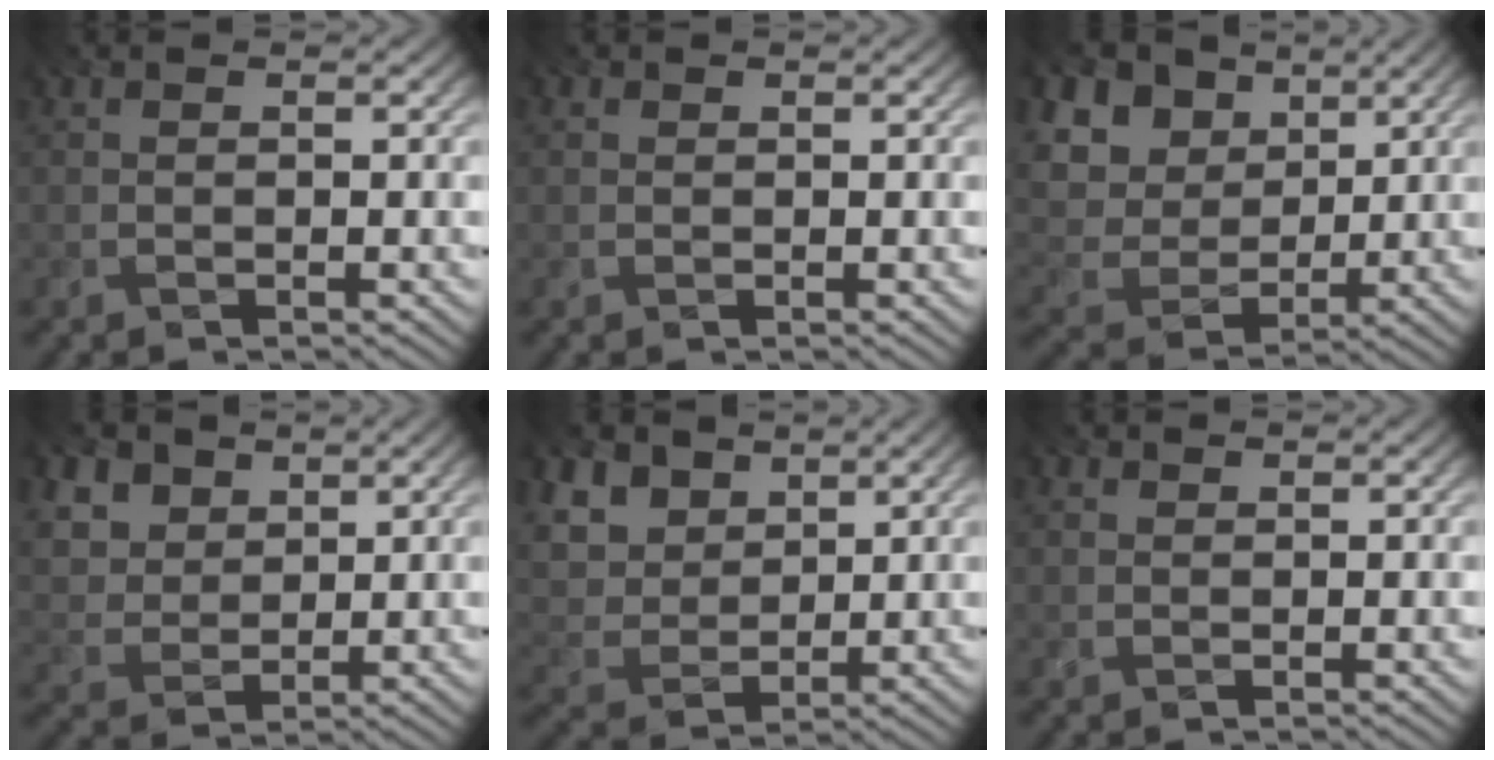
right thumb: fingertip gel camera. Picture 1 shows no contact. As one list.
[{"total": 0.8, "force": [0.4, 0.6, 0.2], "torque": [-0.006, 0.000, 0.009]}, {"total": 12.5, "force": [4.3, 10.1, 6.0], "torque": [-0.213, 0.043, 0.096]}, {"total": 7.6, "force": [3.7, 5.8, 3.4], "torque": [-0.132, -0.010, 0.085]}, {"total": 8.5, "force": [4.0, 6.3, 4.0], "torque": [-0.153, 0.010, 0.087]}, {"total": 1.1, "force": [0.6, 0.9, 0.3], "torque": [-0.008, -0.001, 0.015]}]